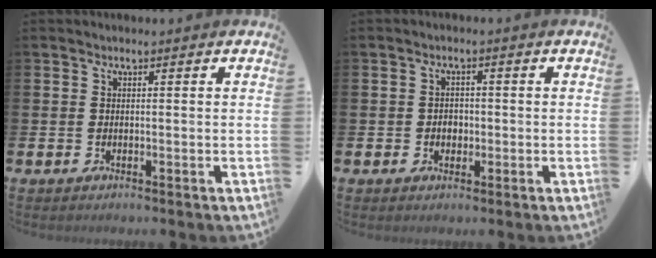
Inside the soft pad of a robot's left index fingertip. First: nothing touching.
{"total": 1.9, "force": [-0.3, 1.6, 0.9], "torque": [-0.012, 0.005, -0.010]}